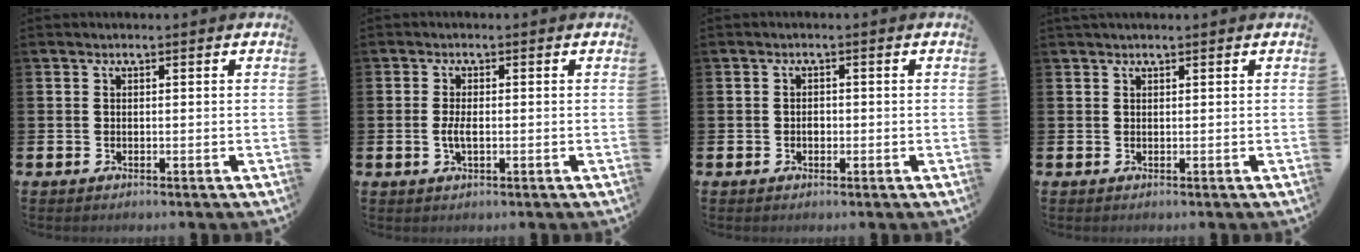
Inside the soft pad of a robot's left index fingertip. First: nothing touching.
{"total": 2.3, "force": [-0.3, 0.9, 2.2], "torque": [-0.040, 0.000, -0.006]}
{"total": 1.1, "force": [-0.2, 0.9, 0.7], "torque": [-0.006, 0.000, -0.008]}
{"total": 0.6, "force": [0.6, 0.0, 0.2], "torque": [-0.003, 0.000, 0.012]}